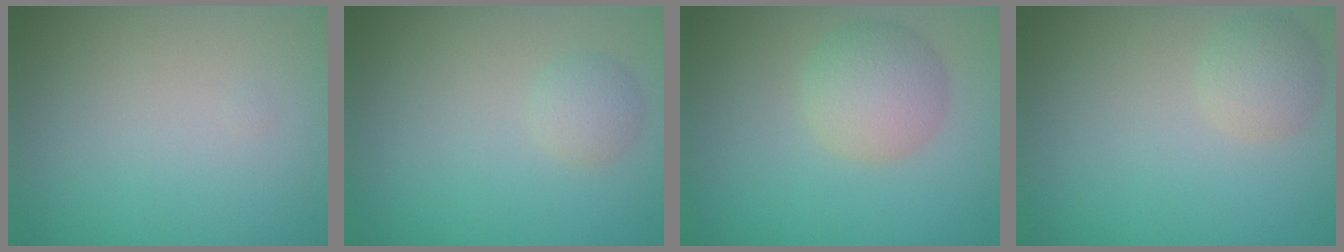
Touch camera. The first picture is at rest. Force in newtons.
{"total": 1.5, "press": 1.5, "slide": 0.0}
{"total": 3.5, "press": 3.5, "slide": 0.1}
{"total": 2.2, "press": 2.2, "slide": 0.1}